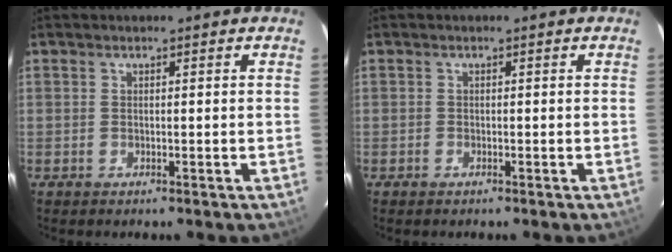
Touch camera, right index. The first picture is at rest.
{"total": 0.6, "force": [-0.5, 0.3, 0.1], "torque": [-0.002, 0.001, -0.011]}